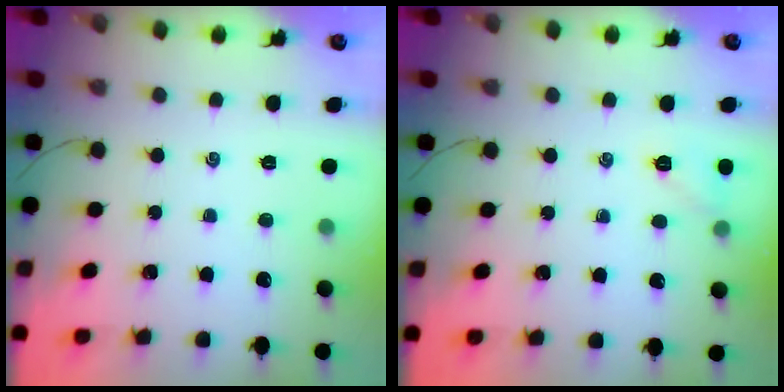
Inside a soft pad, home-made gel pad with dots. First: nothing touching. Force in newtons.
{"total": 6.1, "press": 5.9, "slide": 1.3}